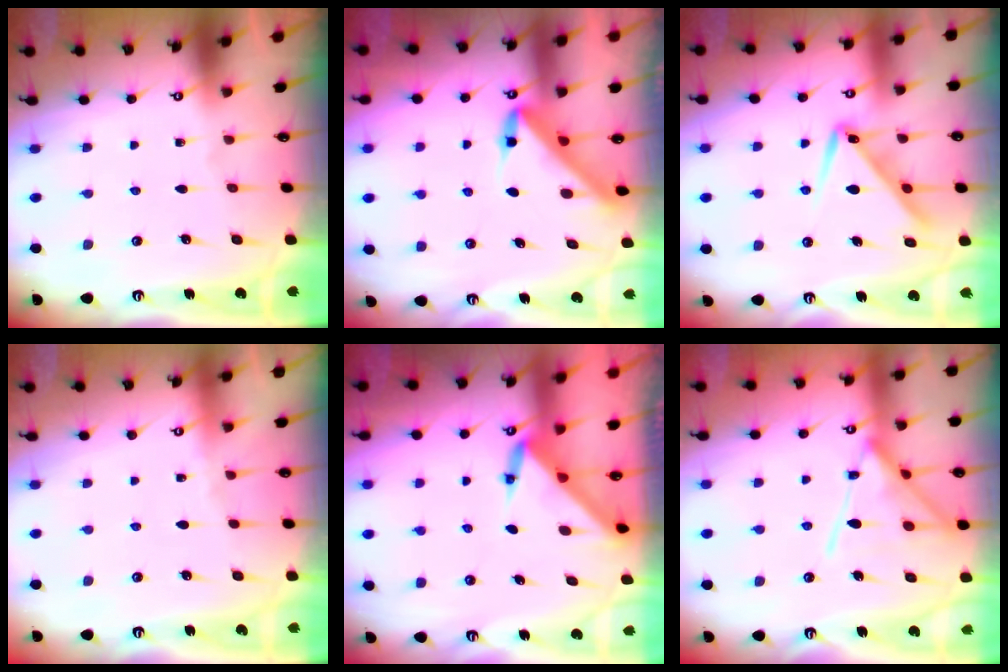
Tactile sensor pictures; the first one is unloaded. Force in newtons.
{"total": 5.1, "press": 5.0, "slide": 0.4}
{"total": 10.3, "press": 10.3, "slide": 0.4}
{"total": 0.7, "press": 0.6, "slide": 0.3}
{"total": 3.2, "press": 3.2, "slide": 0.0}
{"total": 15.1, "press": 15.0, "slide": 1.0}